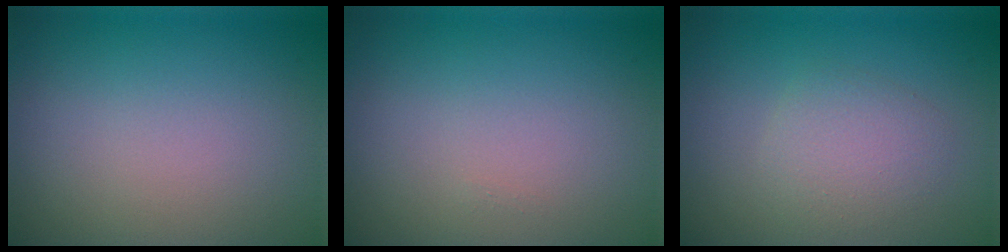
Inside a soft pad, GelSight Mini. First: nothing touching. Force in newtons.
{"total": 0.0}
{"total": 2.3, "press": 2.3, "slide": 0.1}